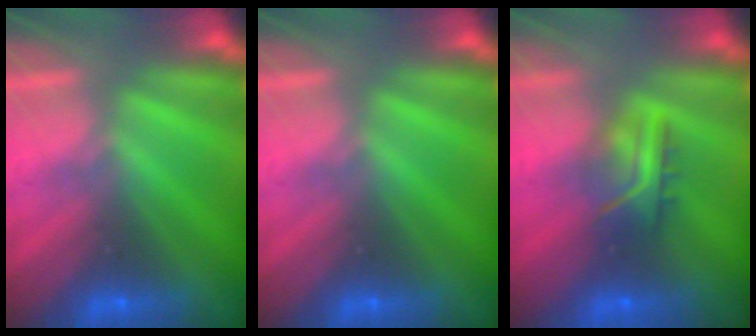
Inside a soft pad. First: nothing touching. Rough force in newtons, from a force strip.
{"total": 0.0}
{"total": 9.3}